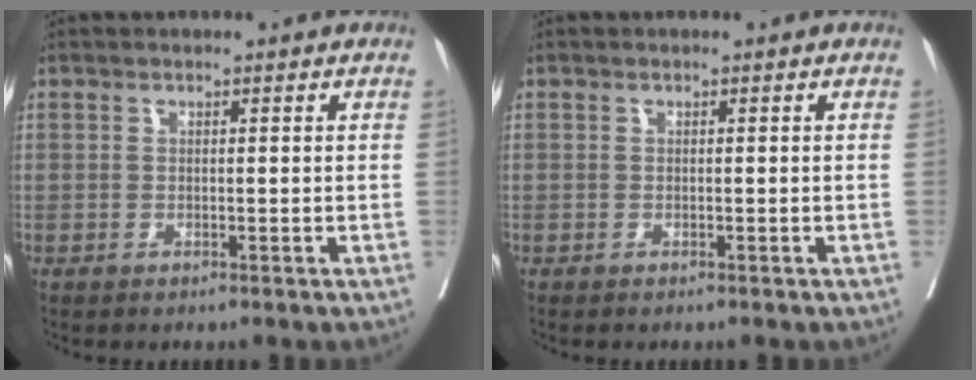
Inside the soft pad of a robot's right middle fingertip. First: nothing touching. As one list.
[{"total": 0.0}]